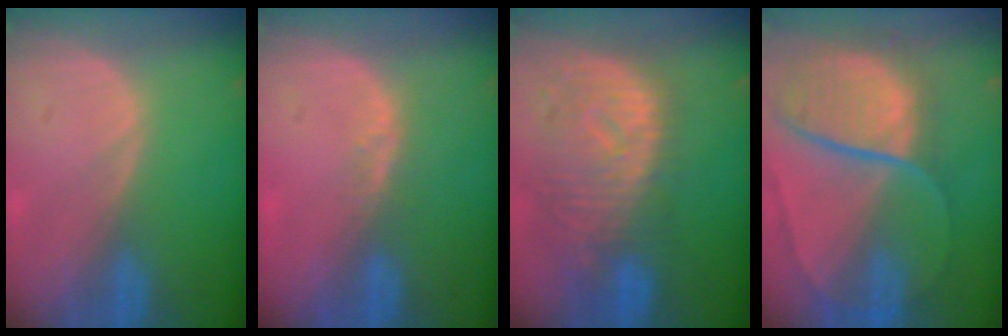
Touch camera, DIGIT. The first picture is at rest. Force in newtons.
{"total": 1.9, "press": 1.4, "slide": 1.3}
{"total": 10.8, "press": 9.6, "slide": 5.0}
{"total": 10.7, "press": 9.0, "slide": 5.9}